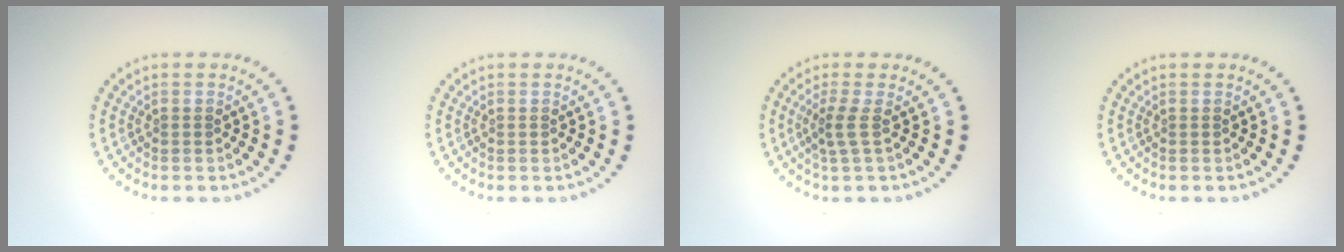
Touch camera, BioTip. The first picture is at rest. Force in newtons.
{"total": 0.0}
{"total": 1.9, "press": 1.2, "slide": 1.5}
{"total": 0.0}